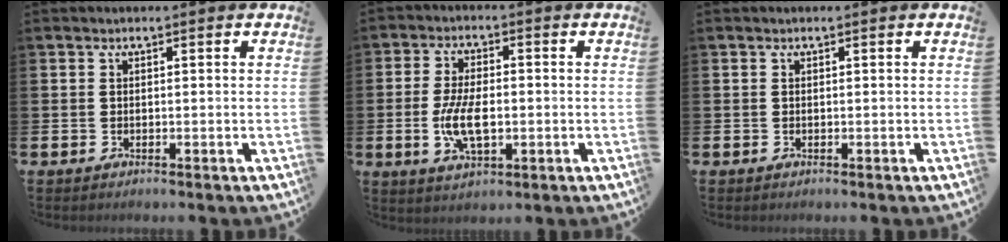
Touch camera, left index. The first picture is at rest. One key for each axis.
{"total": 6.6, "fx": -0.8, "fy": 3.0, "fz": 5.8, "tx": -0.118, "ty": -0.003, "tz": -0.019}
{"total": 0.0}